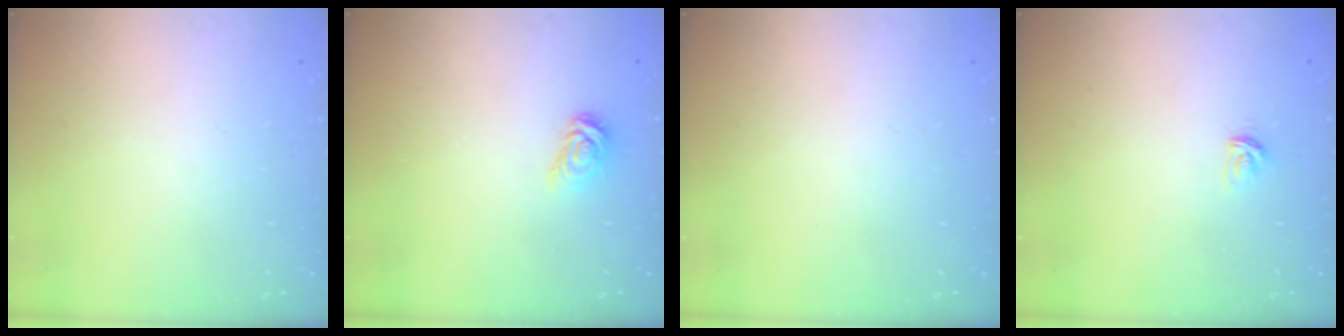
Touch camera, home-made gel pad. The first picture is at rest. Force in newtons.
{"total": 4.7, "press": 4.6, "slide": 0.6}
{"total": 0.0}
{"total": 2.7, "press": 2.7, "slide": 0.4}